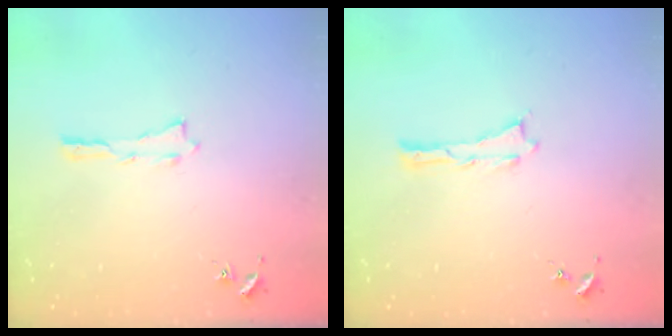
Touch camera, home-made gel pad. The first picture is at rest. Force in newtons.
{"total": 0.0}